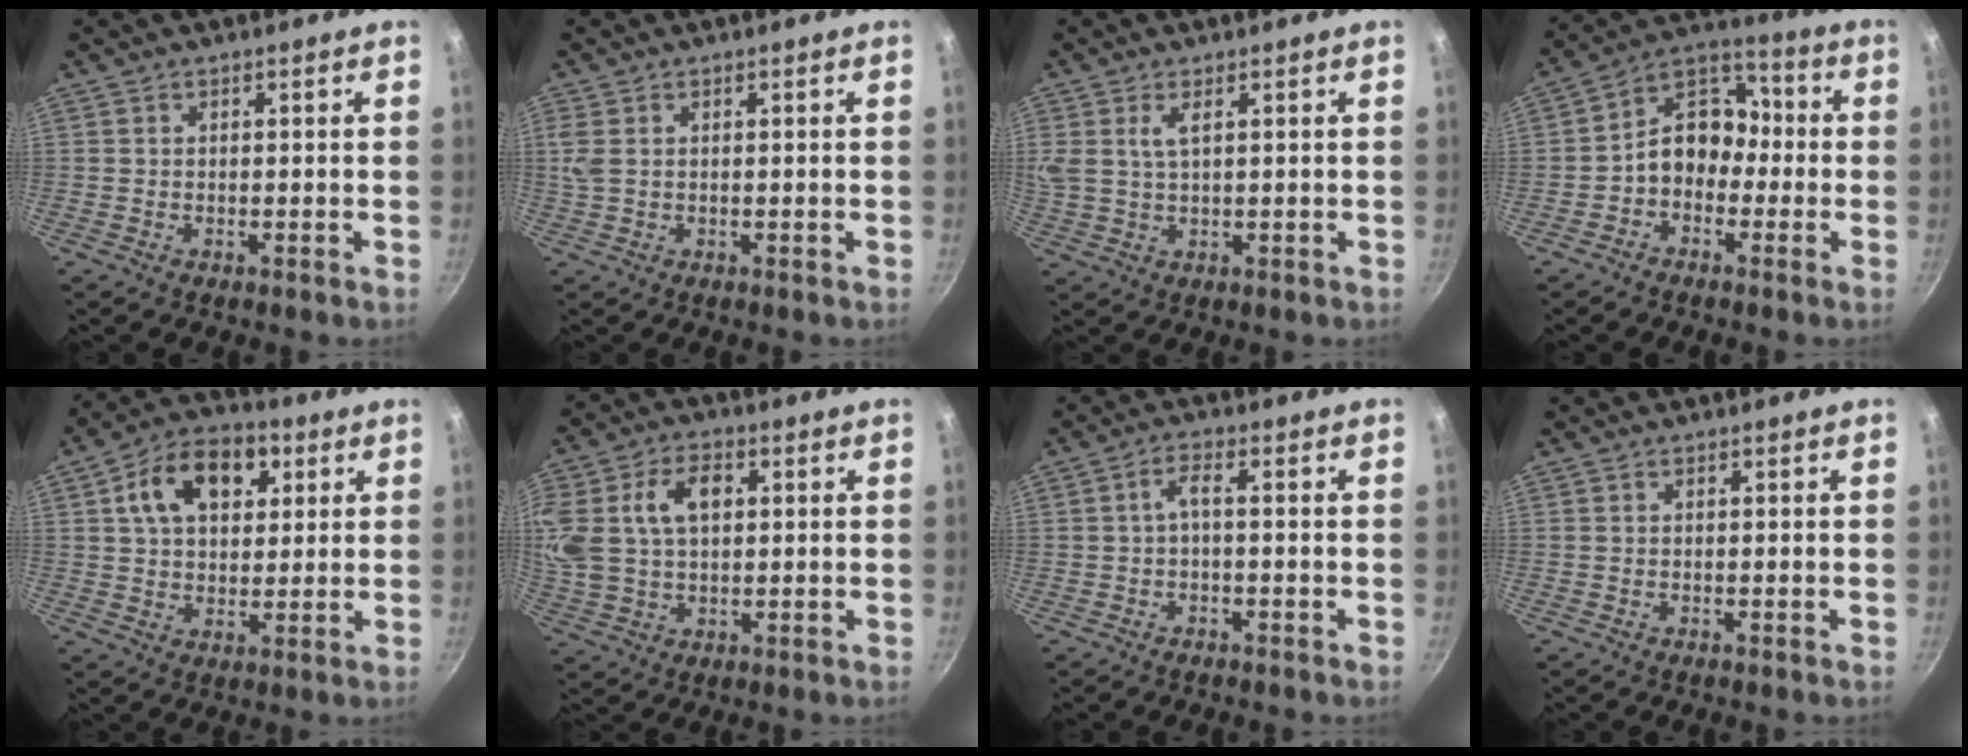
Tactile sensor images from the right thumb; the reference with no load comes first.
{"total": 2.5, "force": [0.5, 1.5, 2.0], "torque": [-0.066, 0.006, 0.014]}
{"total": 4.4, "force": [1.6, 1.9, 3.6], "torque": [-0.089, 0.004, 0.041]}
{"total": 10.8, "force": [-1.9, 8.1, 6.9], "torque": [-0.083, 0.046, -0.049]}
{"total": 13.9, "force": [4.7, 9.0, 9.6], "torque": [-0.132, 0.006, 0.073]}
{"total": 17.6, "force": [3.8, 11.7, 12.5], "torque": [-0.287, 0.023, 0.076]}
{"total": 2.6, "force": [-0.2, 0.8, 2.4], "torque": [-0.048, 0.016, -0.005]}
{"total": 0.0}